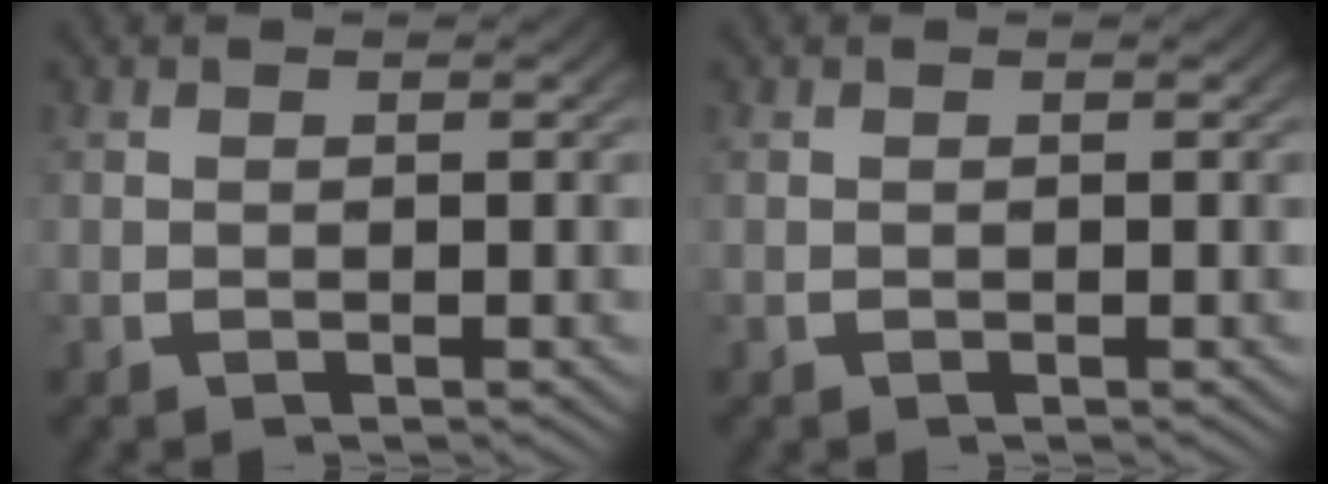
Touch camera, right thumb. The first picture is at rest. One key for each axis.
{"total": 0.0}